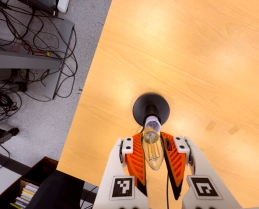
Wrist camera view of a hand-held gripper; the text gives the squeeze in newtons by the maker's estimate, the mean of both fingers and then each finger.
{"total": 21.7, "left": 23.5, "right": 19.9}